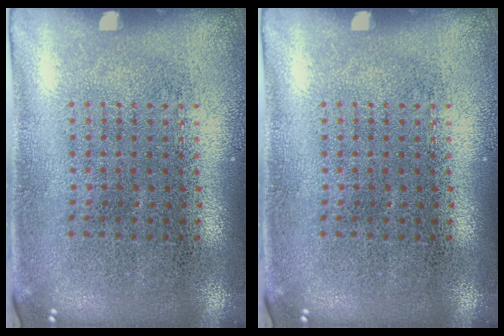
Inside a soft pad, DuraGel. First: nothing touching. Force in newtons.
{"total": 0.0}